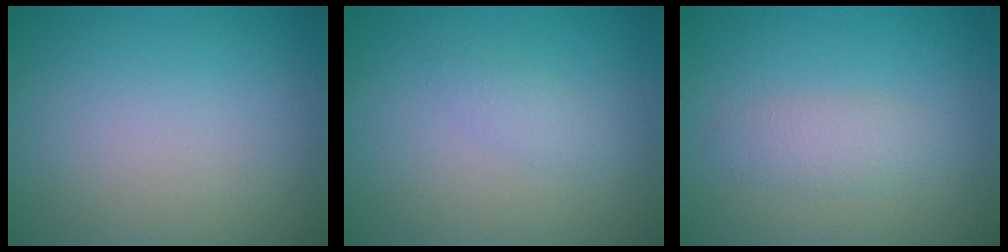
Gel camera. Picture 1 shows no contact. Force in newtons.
{"total": 1.2, "press": 1.2, "slide": 0.1}
{"total": 1.9, "press": 1.9, "slide": 0.1}